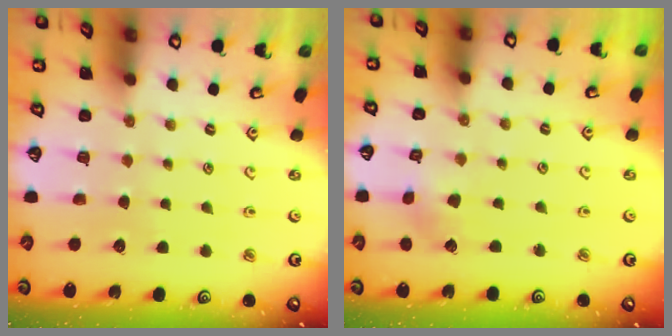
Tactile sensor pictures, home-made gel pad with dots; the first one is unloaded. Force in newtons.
{"total": 1.9, "press": 1.9, "slide": 0.2}